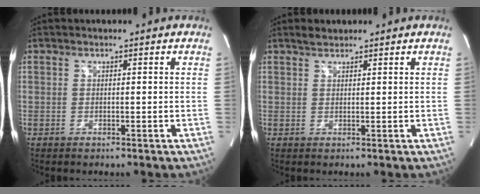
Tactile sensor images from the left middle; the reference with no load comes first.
{"total": 1.6, "force": [1.5, 0.6, 0.5], "torque": [-0.015, 0.008, 0.027]}